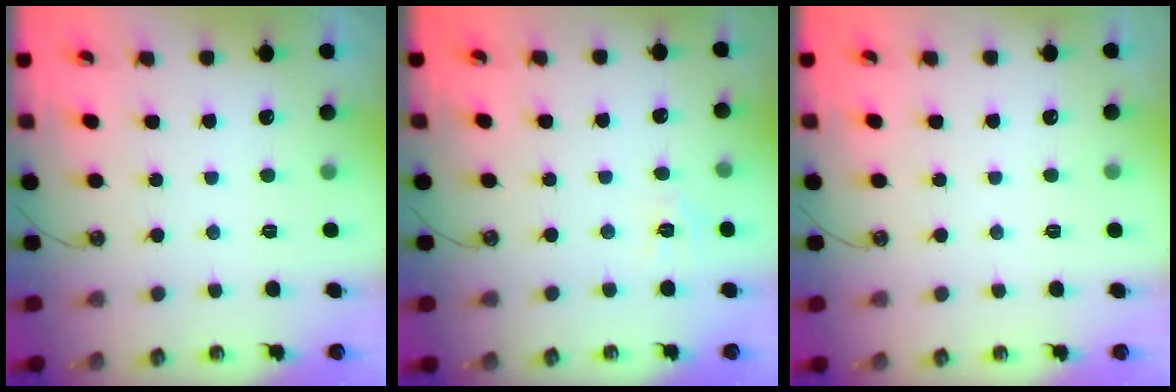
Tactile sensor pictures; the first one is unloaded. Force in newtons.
{"total": 6.4, "press": 6.3, "slide": 0.7}
{"total": 0.0}